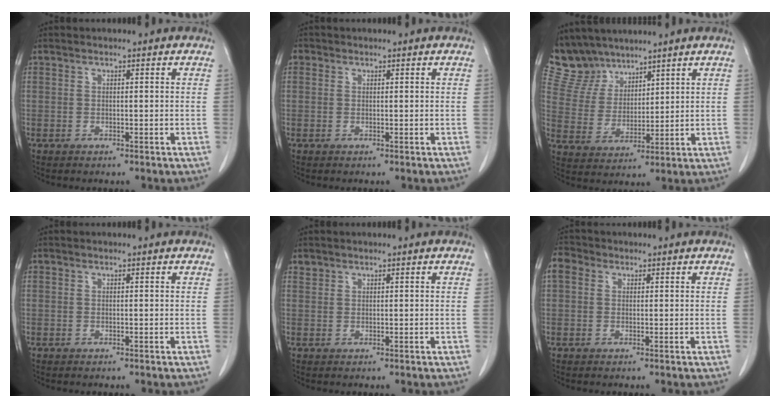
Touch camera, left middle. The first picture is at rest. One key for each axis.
{"total": 0.8, "fx": 0.3, "fy": 0.7, "fz": 0.1, "tx": 0.006, "ty": 0.004, "tz": 0.002}
{"total": 8.0, "fx": 7.2, "fy": 3.4, "fz": 0.2, "tx": -0.014, "ty": 0.011, "tz": 0.158}
{"total": 0.0}
{"total": 0.7, "fx": 0.6, "fy": 0.4, "fz": -0.1, "tx": 0.003, "ty": 0.004, "tz": 0.011}
{"total": 2.5, "fx": 0.9, "fy": 2.1, "fz": 1.1, "tx": -0.028, "ty": 0.018, "tz": 0.015}